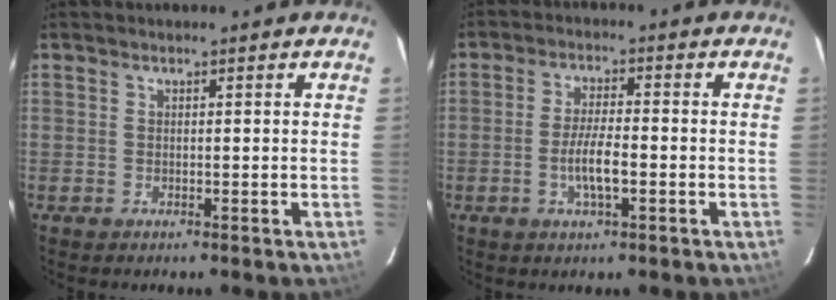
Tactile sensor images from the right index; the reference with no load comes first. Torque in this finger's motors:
{"motor_torque": [0.57, -0.49, 0.30, 0.10]}